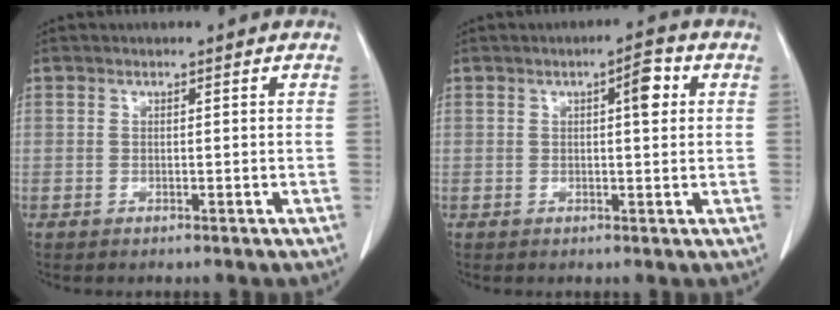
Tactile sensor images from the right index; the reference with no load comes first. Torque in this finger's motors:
{"motor_torque": [0.08, 0.05, 0.06, 0.03]}